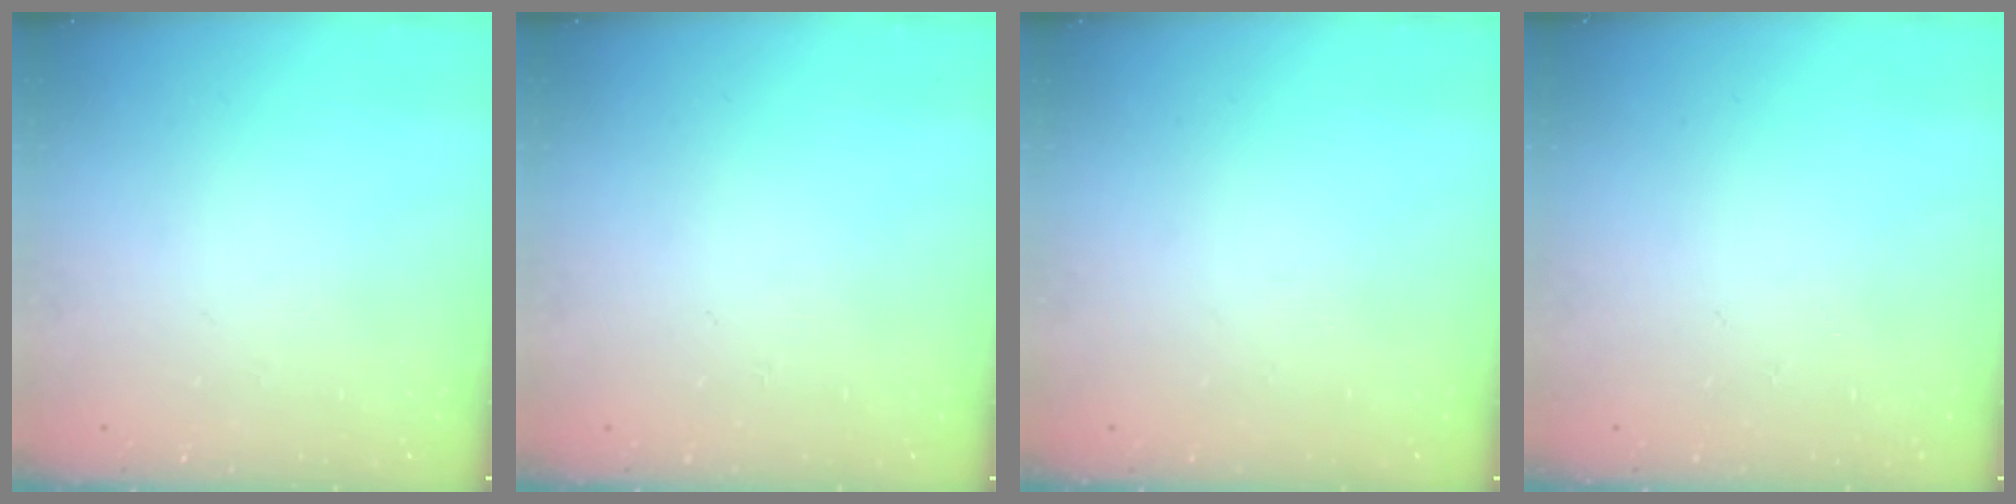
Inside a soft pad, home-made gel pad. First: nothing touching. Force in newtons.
{"total": 0.0}
{"total": 0.0}
{"total": 0.0}